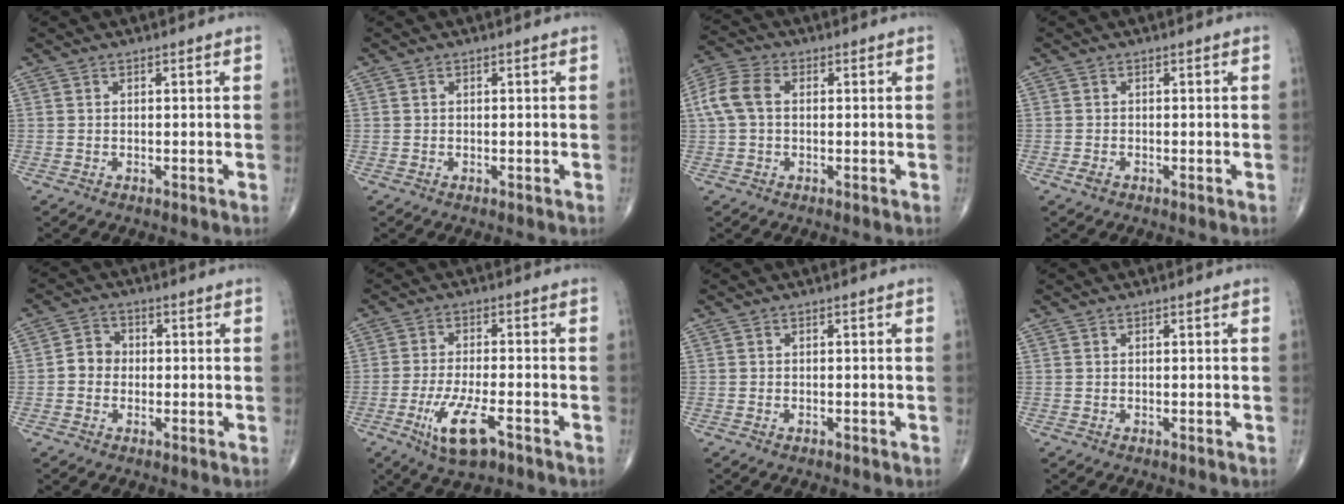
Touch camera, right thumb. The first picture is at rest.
{"total": 0.0}
{"total": 7.1, "force": [0.8, 4.8, 5.2], "torque": [-0.122, 0.023, 0.011]}
{"total": 1.3, "force": [-0.5, 0.6, 0.9], "torque": [-0.022, -0.004, -0.013]}
{"total": 4.1, "force": [-0.5, 3.7, 1.8], "torque": [-0.014, 0.014, -0.019]}
{"total": 9.1, "force": [-4.4, 2.8, 7.4], "torque": [-0.147, 0.005, -0.073]}
{"total": 0.5, "force": [-0.3, 0.3, 0.3], "torque": [-0.007, 0.003, -0.005]}
{"total": 0.0}